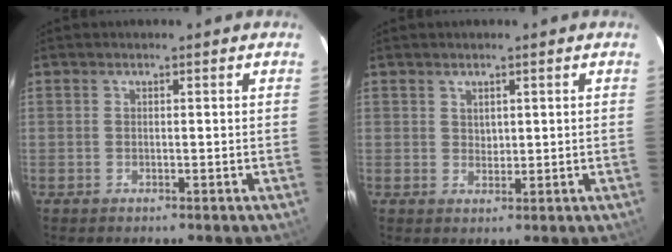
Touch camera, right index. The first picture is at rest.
{"total": 1.7, "force": [1.0, 1.2, 0.5], "torque": [-0.004, 0.003, 0.020]}